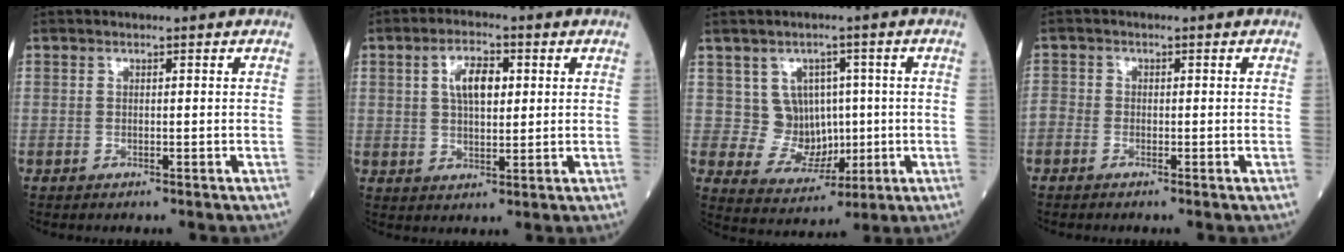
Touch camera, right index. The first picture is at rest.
{"total": 5.9, "force": [1.6, 2.5, 5.1], "torque": [-0.101, 0.010, 0.030]}
{"total": 6.7, "force": [0.8, 6.1, 2.6], "torque": [-0.038, 0.012, 0.029]}
{"total": 1.8, "force": [-1.5, 0.7, 0.8], "torque": [-0.019, -0.002, -0.032]}